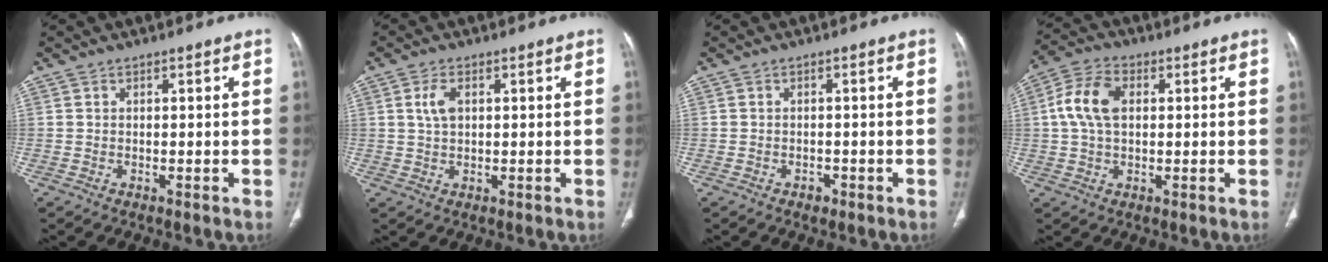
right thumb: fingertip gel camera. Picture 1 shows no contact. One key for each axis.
{"total": 3.6, "fx": 1.0, "fy": 2.1, "fz": 2.8, "tx": -0.060, "ty": 0.002, "tz": 0.020}
{"total": 1.3, "fx": -0.8, "fy": 0.9, "fz": 0.5, "tx": -0.006, "ty": 0.004, "tz": -0.011}
{"total": 8.7, "fx": 1.4, "fy": 5.5, "fz": 6.6, "tx": -0.139, "ty": 0.019, "tz": 0.023}